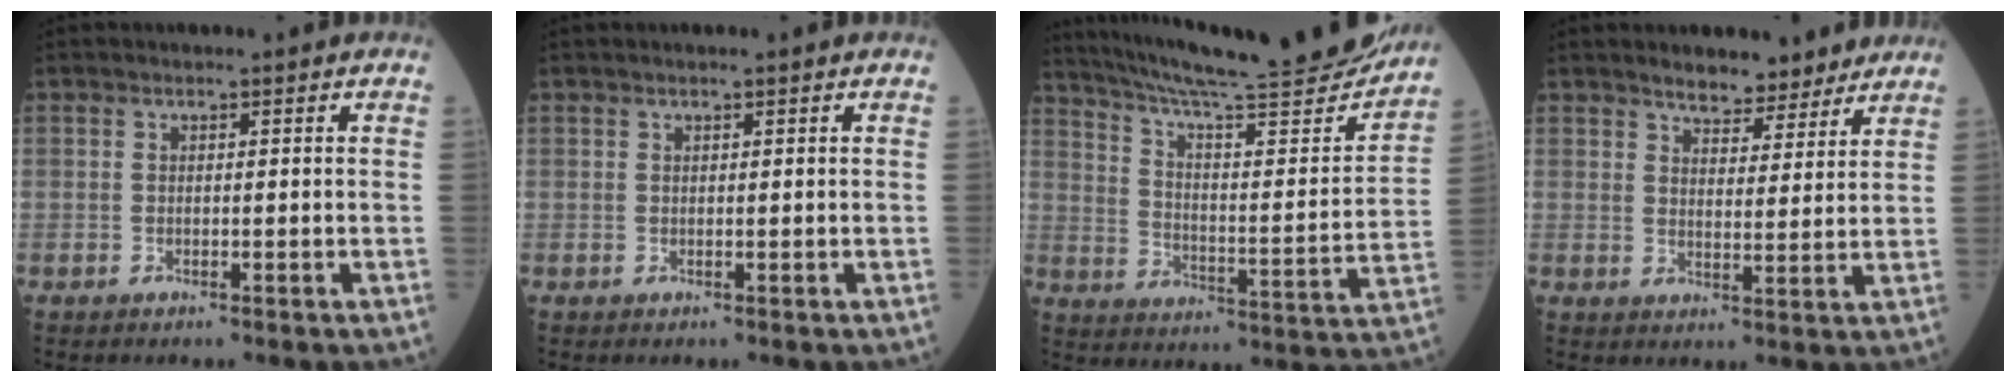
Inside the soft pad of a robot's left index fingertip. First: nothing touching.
{"total": 1.0, "force": [0.9, 0.1, 0.4], "torque": [-0.008, 0.013, 0.016]}
{"total": 25.9, "force": [23.8, 1.1, 10.1], "torque": [-0.166, -0.067, 0.325]}
{"total": 6.7, "force": [6.0, 2.4, 2.0], "torque": [-0.023, 0.004, 0.083]}